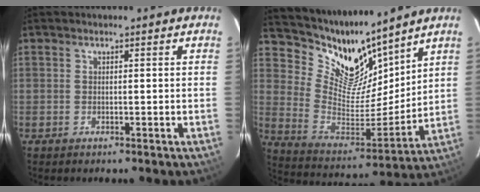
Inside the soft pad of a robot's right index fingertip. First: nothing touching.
{"total": 14.2, "force": [12.4, 5.1, 4.4], "torque": [-0.102, -0.035, 0.233]}